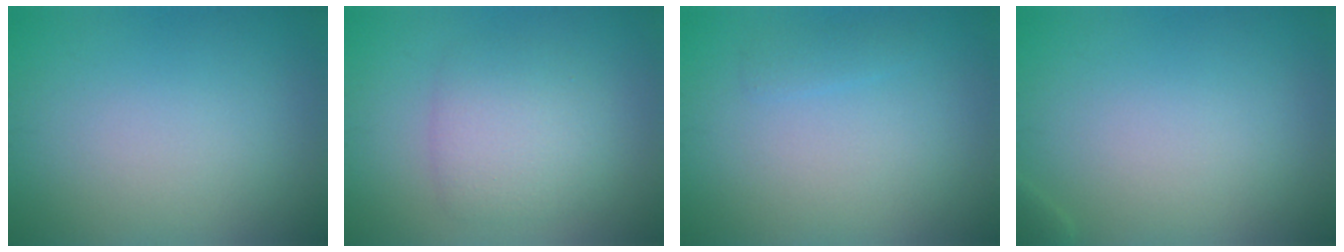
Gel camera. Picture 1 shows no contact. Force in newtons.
{"total": 3.5, "press": 3.5, "slide": 0.2}
{"total": 0.8, "press": 0.8, "slide": 0.0}
{"total": 0.7, "press": 0.7, "slide": 0.0}